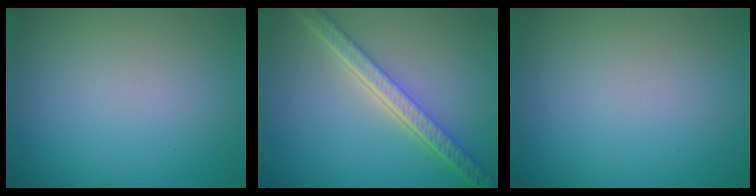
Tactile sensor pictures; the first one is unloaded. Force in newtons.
{"total": 5.6, "press": 4.2, "slide": 3.7}
{"total": 0.0}